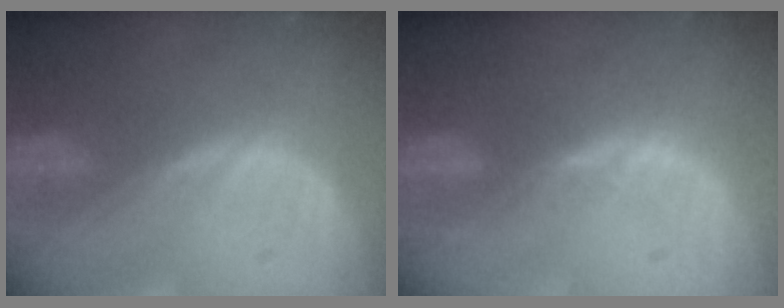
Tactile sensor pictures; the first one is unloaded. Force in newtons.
{"total": 2.4, "press": 1.8, "slide": 1.5}